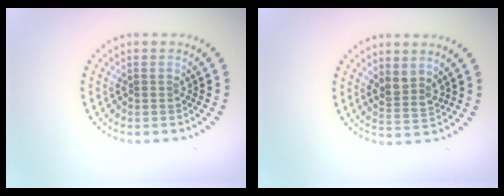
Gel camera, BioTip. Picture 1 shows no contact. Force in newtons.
{"total": 2.2, "press": 1.8, "slide": 1.1}